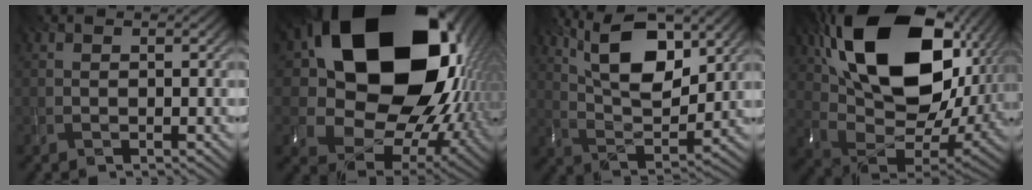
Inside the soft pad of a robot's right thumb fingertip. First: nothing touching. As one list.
[{"total": 22.7, "force": [6.5, 16.0, 14.7], "torque": [-0.302, -0.035, 0.154]}, {"total": 14.5, "force": [7.2, 6.3, 10.9], "torque": [-0.201, 0.011, 0.116]}, {"total": 20.8, "force": [8.1, 12.4, 14.6], "torque": [-0.306, 0.006, 0.163]}]